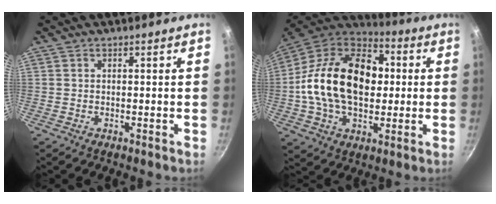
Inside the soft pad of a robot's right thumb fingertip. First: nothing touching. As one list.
[{"total": 24.6, "force": [1.2, 16.4, 18.2], "torque": [-0.288, 0.032, 0.007]}]